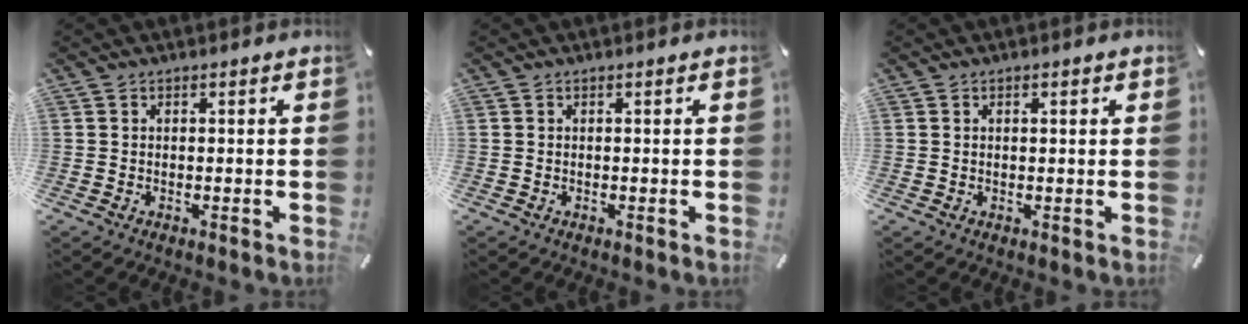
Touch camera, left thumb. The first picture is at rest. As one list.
[{"total": 0.0}, {"total": 0.8, "force": [0.3, 0.3, 0.7], "torque": [-0.013, 0.003, 0.005]}]